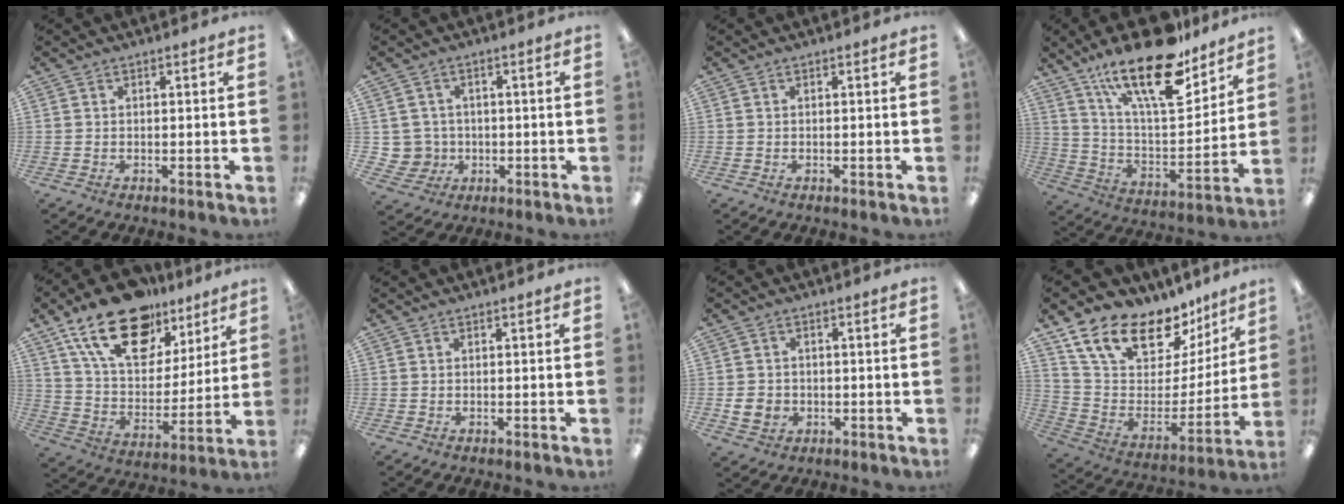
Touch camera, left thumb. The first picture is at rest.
{"total": 5.2, "force": [0.3, 5.2, 0.5], "torque": [-0.025, 0.005, 0.009]}
{"total": 0.0}
{"total": 24.1, "force": [16.3, 8.9, 15.3], "torque": [-0.246, -0.099, 0.277]}
{"total": 21.6, "force": [14.1, 11.7, 11.4], "torque": [-0.200, -0.069, 0.250]}
{"total": 0.0}
{"total": 4.6, "force": [-1.0, 4.1, 2.0], "torque": [-0.033, 0.002, -0.018]}
{"total": 19.1, "force": [14.5, 9.0, 8.6], "torque": [-0.154, -0.103, 0.258]}